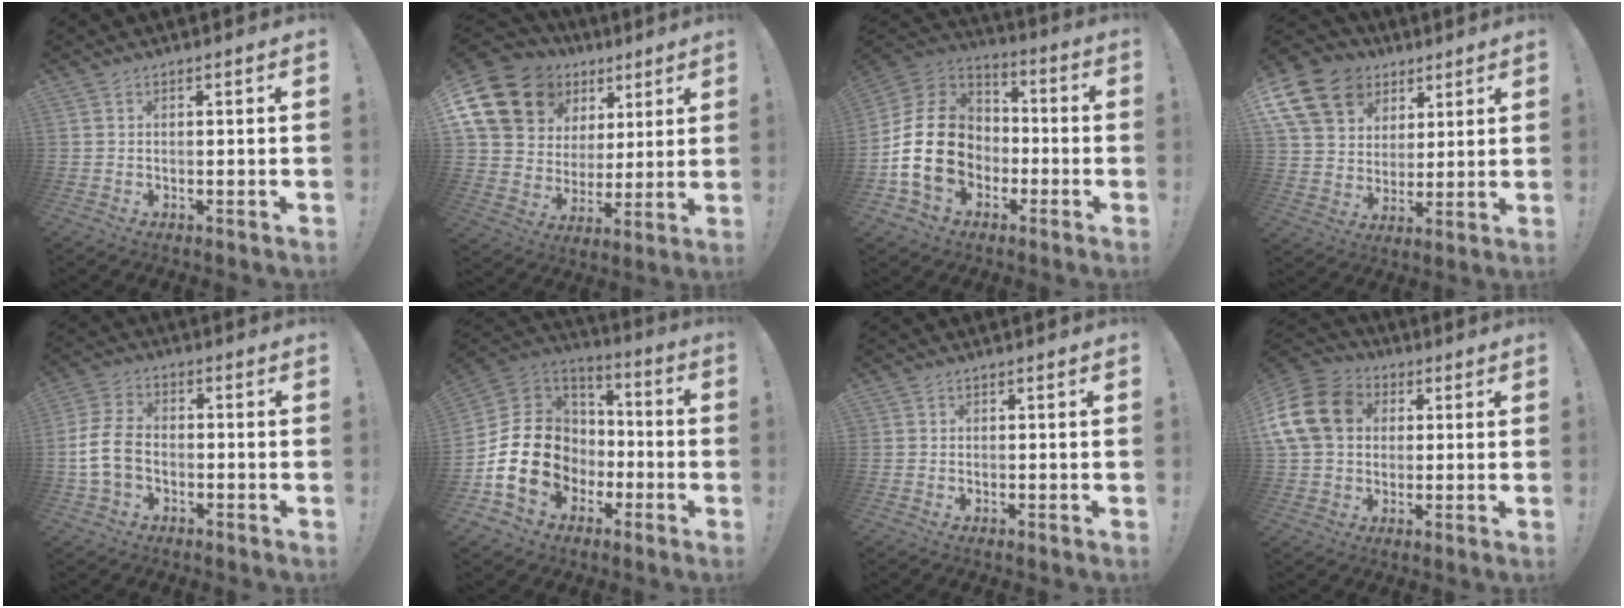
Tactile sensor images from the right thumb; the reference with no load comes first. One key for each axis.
{"total": 18.4, "fx": 10.0, "fy": 13.6, "fz": 7.3, "tx": -0.131, "ty": -0.049, "tz": 0.216}
{"total": 20.0, "fx": -3.0, "fy": 15.5, "fz": 12.3, "tx": -0.224, "ty": 0.029, "tz": -0.036}
{"total": 17.5, "fx": 8.7, "fy": 13.0, "fz": 7.8, "tx": -0.127, "ty": -0.044, "tz": 0.176}
{"total": 10.0, "fx": -2.1, "fy": 6.9, "fz": 6.9, "tx": -0.145, "ty": 0.011, "tz": -0.034}
{"total": 20.1, "fx": -3.5, "fy": 16.7, "fz": 10.7, "tx": -0.195, "ty": 0.023, "tz": -0.029}
{"total": 0.0}
{"total": 18.5, "fx": 3.5, "fy": 14.7, "fz": 10.7, "tx": -0.194, "ty": 0.000, "tz": 0.070}